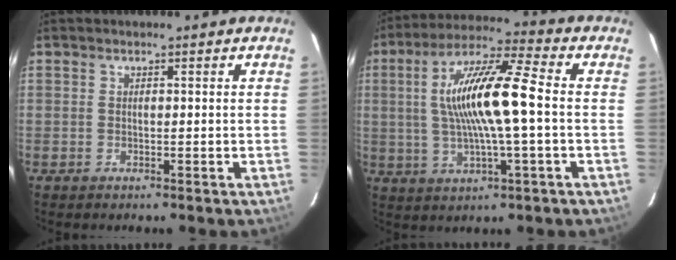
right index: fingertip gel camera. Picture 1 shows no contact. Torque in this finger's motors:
{"motor_torque": [1.57, -0.45, 1.05, 0.21]}